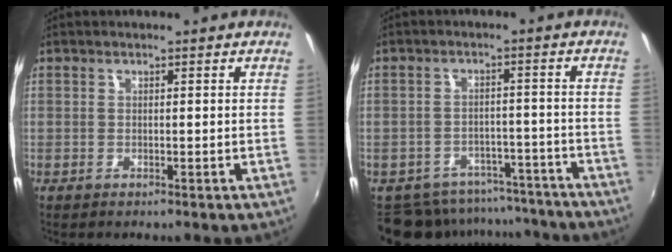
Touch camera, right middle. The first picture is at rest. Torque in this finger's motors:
{"motor_torque": [0.60, -1.54, 0.00, 0.04]}